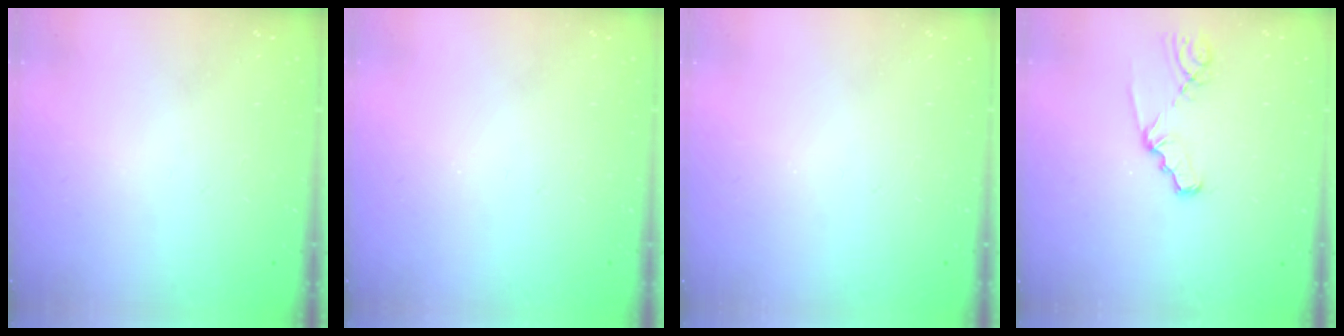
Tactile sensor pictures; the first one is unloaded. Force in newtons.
{"total": 0.0}
{"total": 0.0}
{"total": 2.2, "press": 2.2, "slide": 0.4}